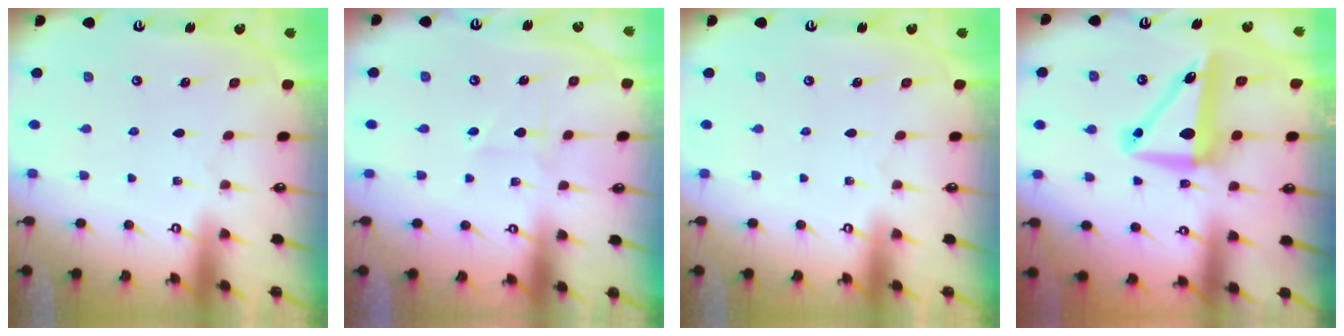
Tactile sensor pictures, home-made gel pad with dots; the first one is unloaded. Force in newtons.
{"total": 1.9, "press": 1.9, "slide": 0.2}
{"total": 0.0}
{"total": 10.7, "press": 10.5, "slide": 2.4}